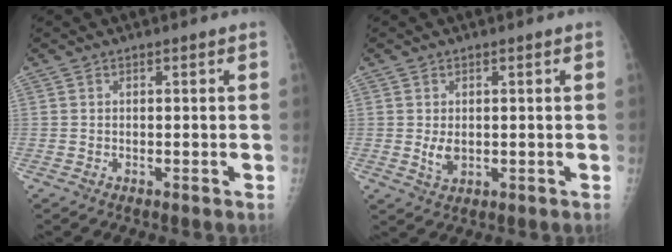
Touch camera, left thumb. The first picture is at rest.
{"total": 3.2, "force": [0.0, 2.1, 2.5], "torque": [-0.040, -0.008, 0.006]}